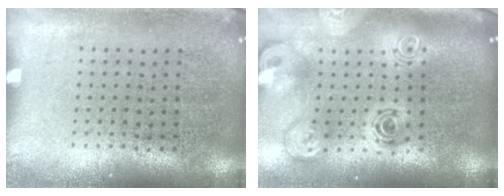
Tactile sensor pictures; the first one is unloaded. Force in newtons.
{"total": 2.8, "press": 2.0, "slide": 2.0}